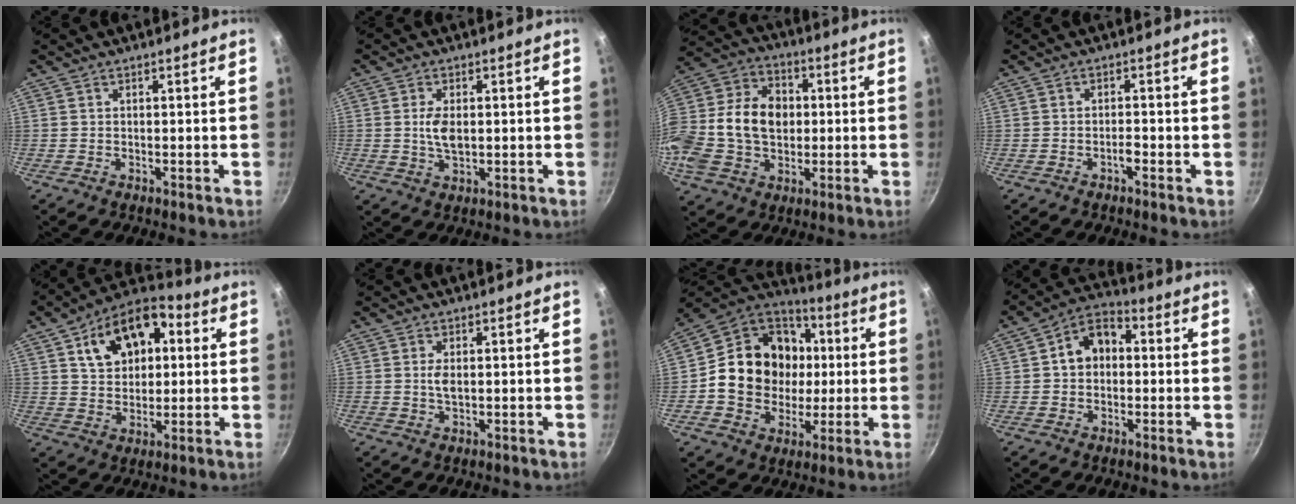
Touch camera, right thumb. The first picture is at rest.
{"total": 4.6, "force": [0.3, 2.5, 3.8], "torque": [-0.072, -0.003, 0.006]}
{"total": 21.7, "force": [-0.2, 16.2, 14.4], "torque": [-0.273, 0.040, -0.011]}
{"total": 1.5, "force": [-1.0, 0.4, 1.0], "torque": [-0.015, 0.011, -0.018]}
{"total": 16.4, "force": [4.7, 10.9, 11.4], "torque": [-0.150, 0.018, 0.068]}
{"total": 2.3, "force": [0.2, 1.2, 1.9], "torque": [-0.035, -0.001, 0.004]}
{"total": 20.3, "force": [0.8, 17.6, 10.1], "torque": [-0.147, 0.026, 0.014]}
{"total": 8.9, "force": [0.7, 6.7, 5.9], "torque": [-0.061, 0.028, -0.004]}